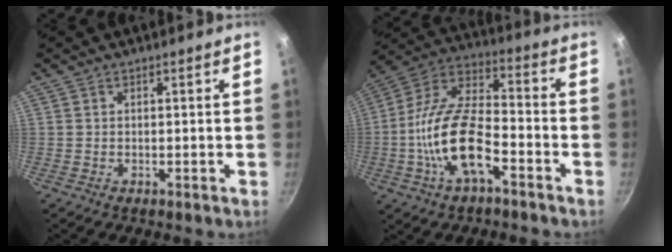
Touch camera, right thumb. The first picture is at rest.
{"total": 17.1, "force": [-5.9, 7.8, 14.1], "torque": [-0.257, 0.044, -0.126]}